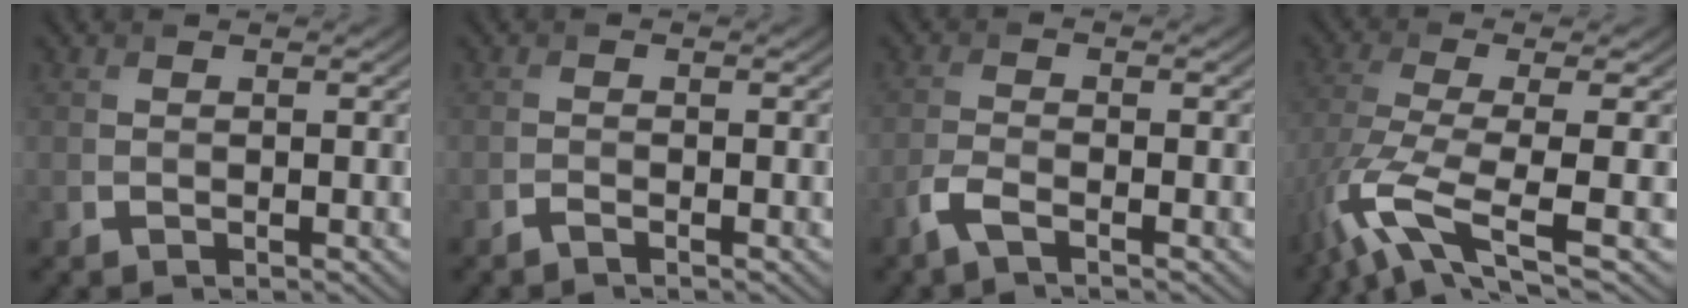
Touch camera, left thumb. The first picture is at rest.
{"total": 0.9, "force": [-0.7, 0.1, 0.5], "torque": [-0.009, 0.001, -0.017]}
{"total": 2.8, "force": [-1.9, 0.6, 1.9], "torque": [-0.048, -0.002, -0.049]}
{"total": 9.5, "force": [-4.3, 2.4, 8.1], "torque": [-0.174, -0.010, -0.091]}